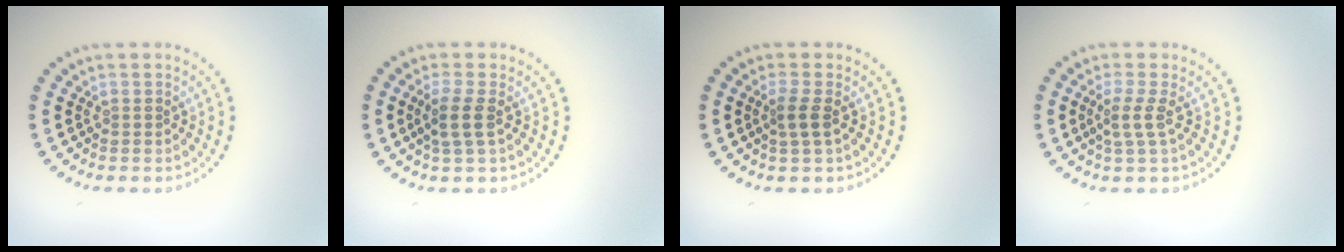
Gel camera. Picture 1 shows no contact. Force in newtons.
{"total": 2.2, "press": 2.0, "slide": 1.0}
{"total": 1.7, "press": 1.4, "slide": 0.9}
{"total": 2.2, "press": 1.6, "slide": 1.5}